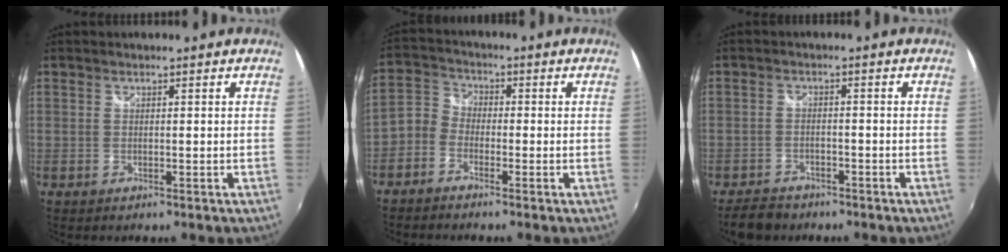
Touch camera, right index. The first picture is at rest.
{"total": 4.2, "force": [-2.5, 3.0, 1.4], "torque": [-0.035, 0.015, -0.064]}
{"total": 6.2, "force": [-5.1, 3.0, 1.9], "torque": [-0.061, 0.001, -0.080]}